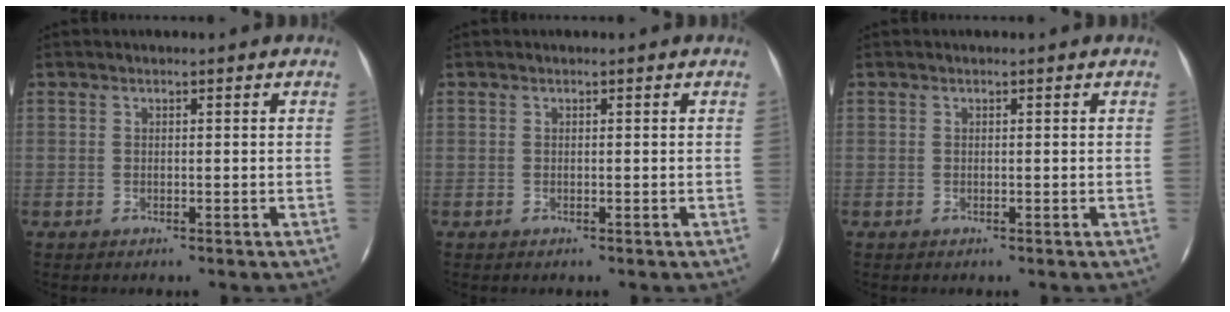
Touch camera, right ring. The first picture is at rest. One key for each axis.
{"total": 0.0}
{"total": 0.0}